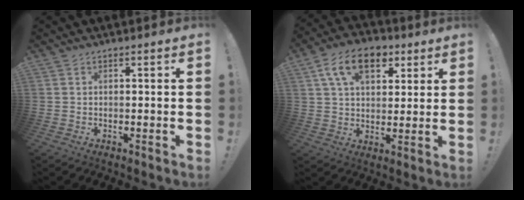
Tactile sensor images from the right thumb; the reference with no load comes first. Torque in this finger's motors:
{"motor_torque": [1.10, 2.92, 0.80, 0.07, 0.07]}